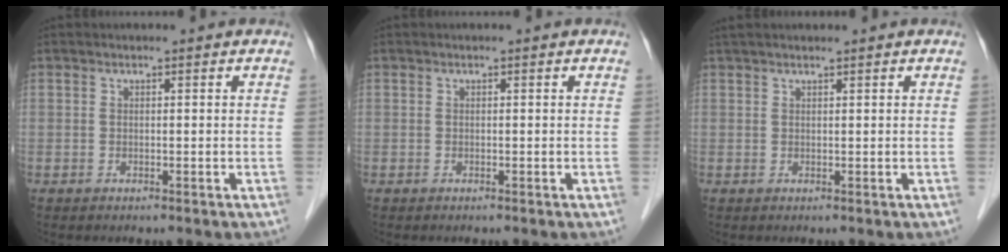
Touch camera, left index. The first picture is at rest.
{"total": 0.0}
{"total": 3.8, "force": [3.2, 0.1, 2.0], "torque": [-0.026, 0.032, 0.055]}